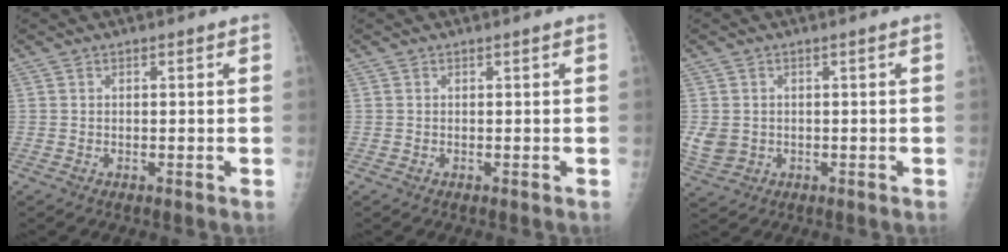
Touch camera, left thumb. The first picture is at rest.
{"total": 0.0}
{"total": 3.8, "force": [0.0, 3.0, 2.3], "torque": [-0.052, 0.004, 0.011]}